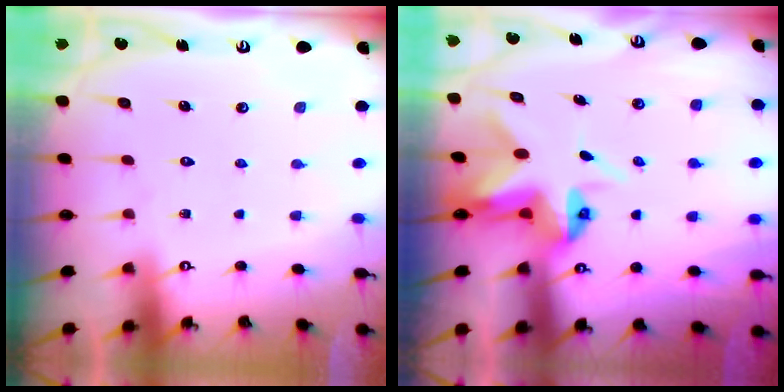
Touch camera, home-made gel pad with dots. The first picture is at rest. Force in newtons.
{"total": 5.6, "press": 5.6, "slide": 0.3}